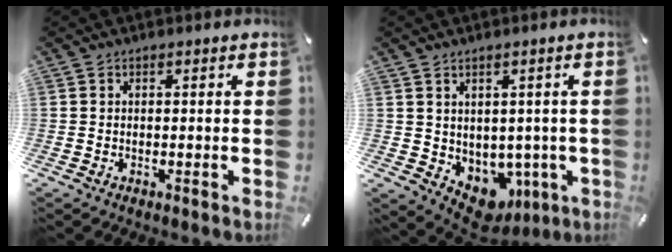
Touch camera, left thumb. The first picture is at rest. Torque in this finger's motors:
{"motor_torque": [0.50, 0.56, 0.24, -0.28, 0.03]}